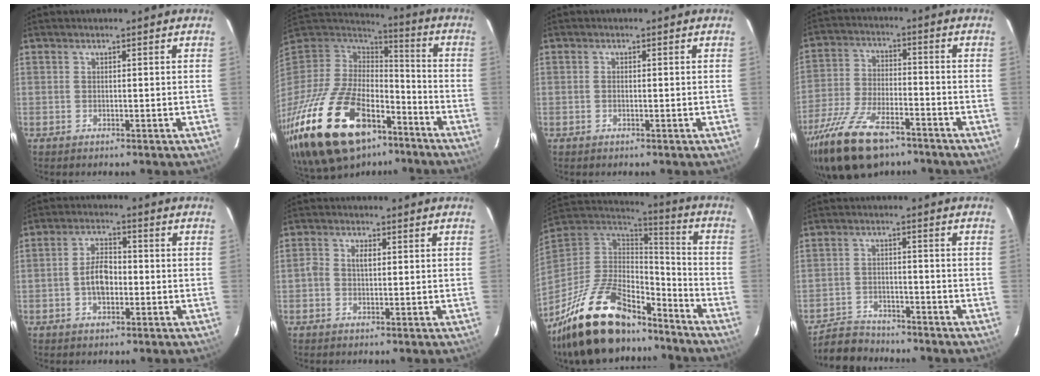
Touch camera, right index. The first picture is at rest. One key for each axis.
{"total": 34.3, "fx": -20.6, "fy": 17.7, "fz": 21.0, "tx": -0.445, "ty": -0.037, "tz": -0.324}
{"total": 0.5, "fx": -0.1, "fy": 0.3, "fz": 0.4, "tx": -0.005, "ty": 0.003, "tz": -0.002}
{"total": 17.9, "fx": -12.7, "fy": 7.4, "fz": 10.2, "tx": -0.225, "ty": -0.033, "tz": -0.229}
{"total": 5.7, "fx": -1.2, "fy": 3.2, "fz": 4.6, "tx": -0.087, "ty": 0.012, "tz": -0.017}
{"total": 2.5, "fx": 0.1, "fy": 1.7, "fz": 1.8, "tx": -0.034, "ty": 0.008, "tz": 0.000}
{"total": 27.1, "fx": -19.2, "fy": 11.6, "fz": 15.3, "tx": -0.301, "ty": -0.006, "tz": -0.304}
{"total": 7.6, "fx": -7.1, "fy": 2.6, "fz": 1.1, "tx": -0.053, "ty": 0.003, "tz": -0.118}